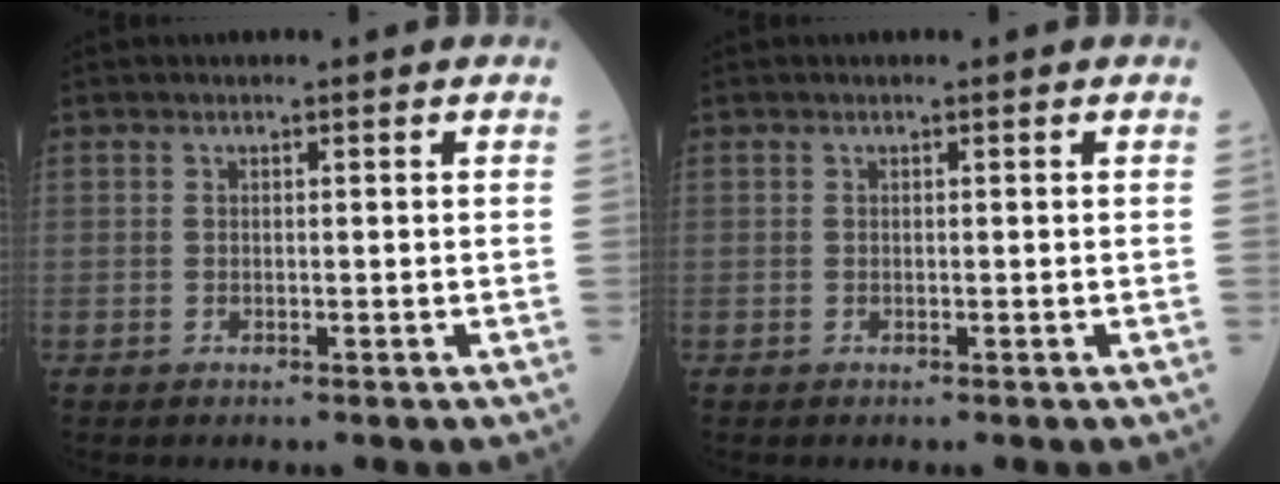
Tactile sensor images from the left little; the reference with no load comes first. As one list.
[{"total": 0.0}]